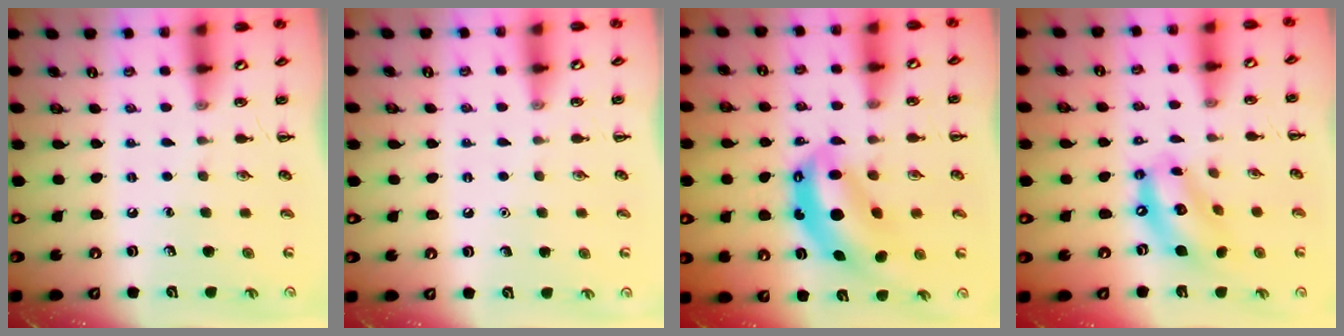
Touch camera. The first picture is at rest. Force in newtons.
{"total": 1.5, "press": 1.5, "slide": 0.1}
{"total": 11.4, "press": 11.0, "slide": 2.9}
{"total": 13.3, "press": 12.8, "slide": 3.4}